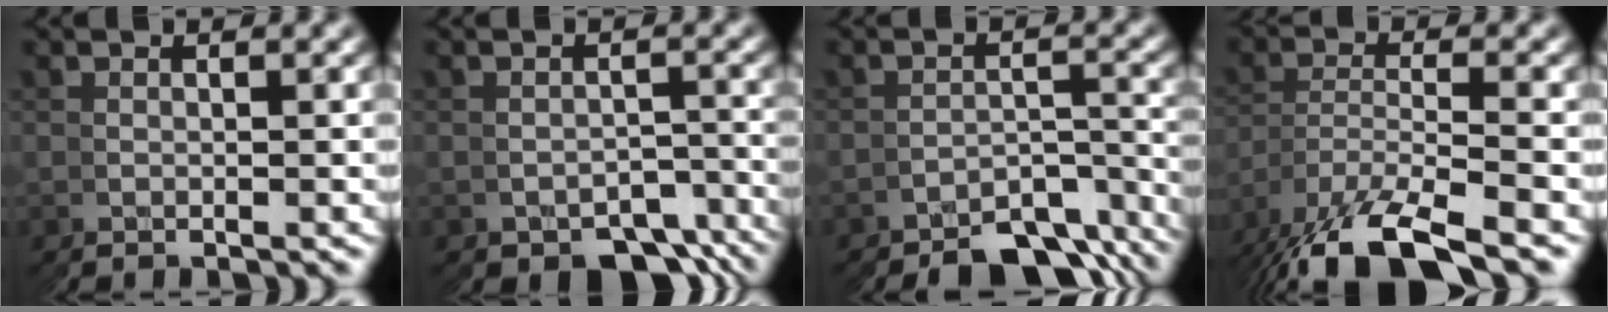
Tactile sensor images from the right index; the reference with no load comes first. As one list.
[{"total": 7.1, "force": [-4.9, 4.1, 3.0], "torque": [-0.034, -0.027, -0.068]}, {"total": 6.2, "force": [-6.0, 0.9, 1.1], "torque": [0.010, 0.000, -0.097]}, {"total": 5.6, "force": [-1.4, 3.4, 4.2], "torque": [-0.095, -0.010, -0.017]}]